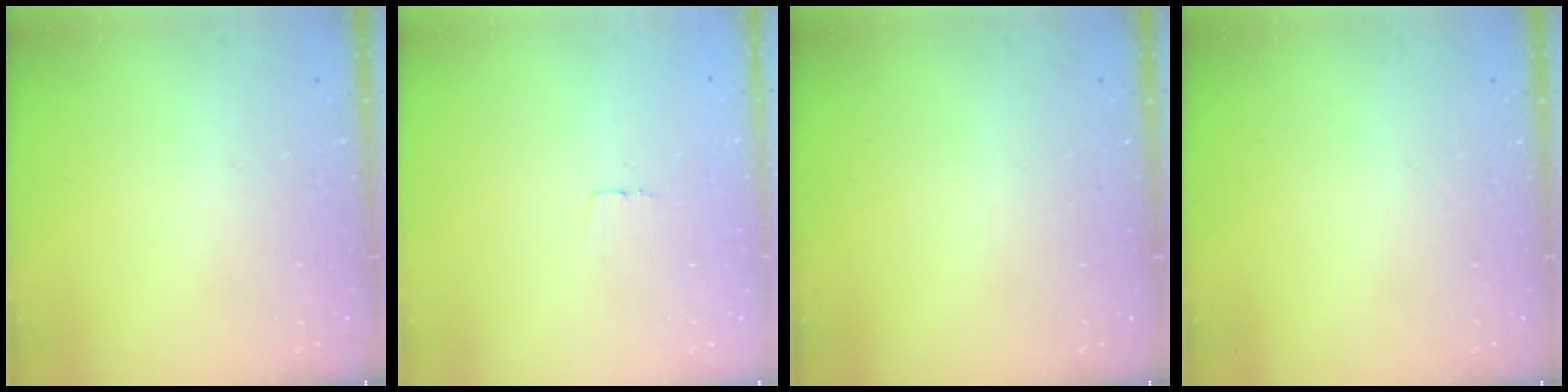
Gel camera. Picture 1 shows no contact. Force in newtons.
{"total": 2.6, "press": 2.6, "slide": 0.1}
{"total": 0.0}
{"total": 0.0}